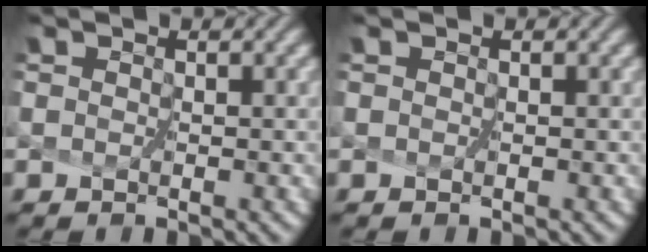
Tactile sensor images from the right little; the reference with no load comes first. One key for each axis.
{"total": 0.0}